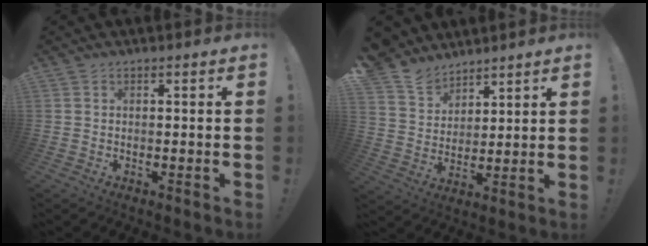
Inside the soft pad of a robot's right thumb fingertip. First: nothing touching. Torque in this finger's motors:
{"motor_torque": [1.04, 2.37, 0.25, 0.25, 0.21]}